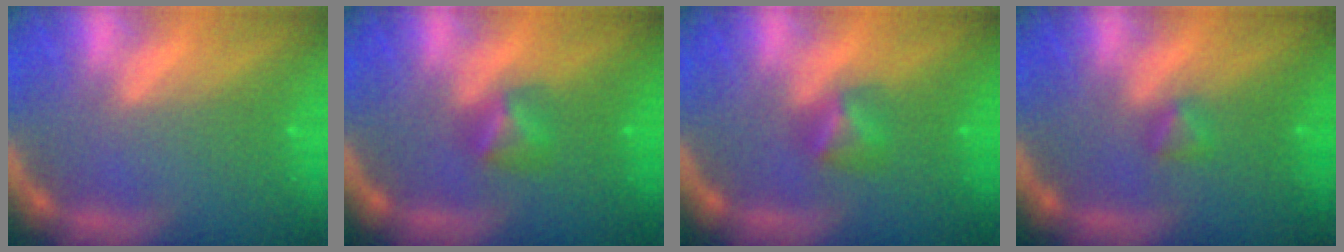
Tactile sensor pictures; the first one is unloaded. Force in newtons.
{"total": 2.4}
{"total": 2.4}
{"total": 1.4}